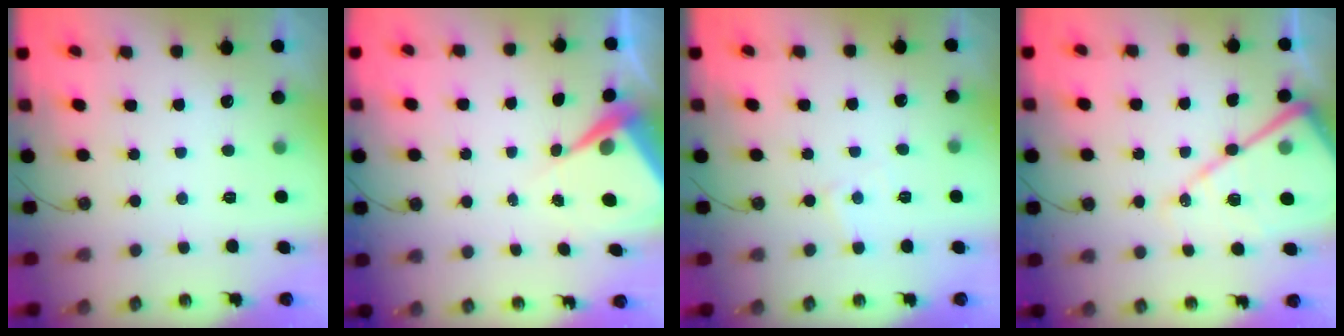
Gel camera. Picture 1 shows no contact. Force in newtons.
{"total": 7.0, "press": 7.0, "slide": 0.5}
{"total": 3.6, "press": 3.6, "slide": 0.5}
{"total": 18.3, "press": 18.2, "slide": 1.9}